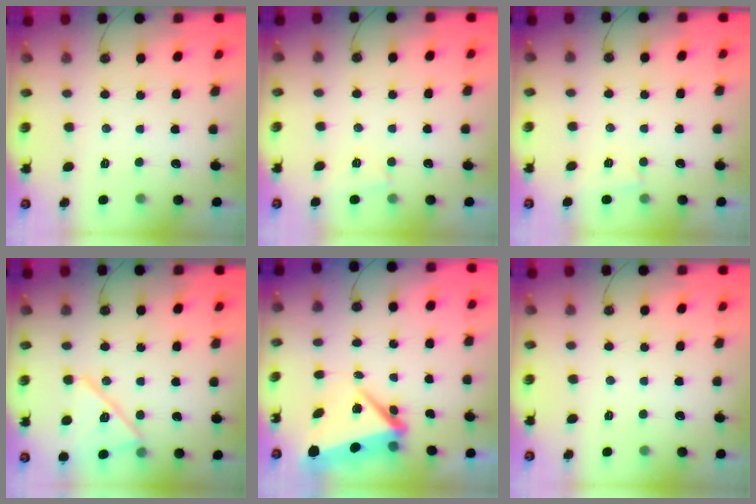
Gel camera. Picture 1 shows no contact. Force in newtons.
{"total": 3.0, "press": 2.8, "slide": 0.9}
{"total": 3.0, "press": 2.8, "slide": 0.9}
{"total": 14.7, "press": 14.7, "slide": 0.1}
{"total": 7.1, "press": 7.0, "slide": 0.8}
{"total": 0.0}